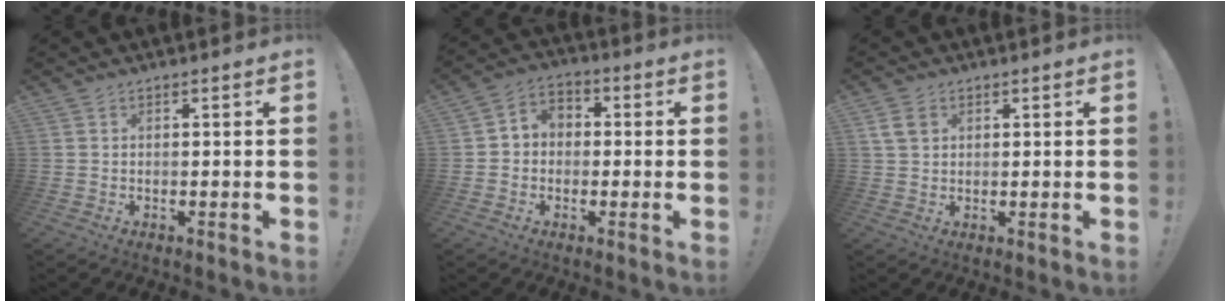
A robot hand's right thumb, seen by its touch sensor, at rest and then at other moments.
{"total": 5.5, "force": [-1.4, 4.9, 2.0], "torque": [-0.032, 0.023, -0.023]}
{"total": 4.6, "force": [1.7, 3.2, 2.8], "torque": [-0.041, 0.003, 0.034]}